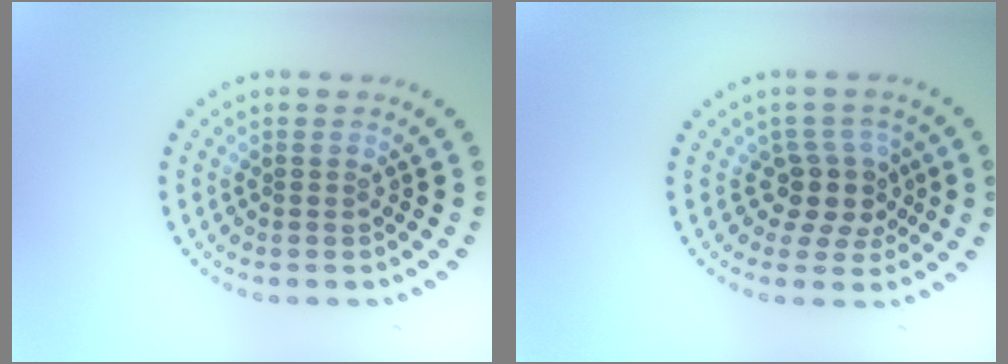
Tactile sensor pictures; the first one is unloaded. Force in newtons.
{"total": 3.2, "press": 2.5, "slide": 2.0}